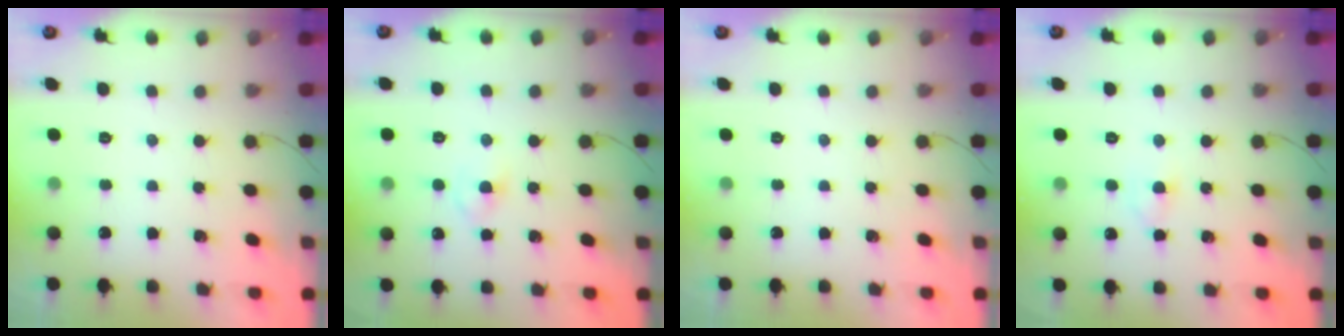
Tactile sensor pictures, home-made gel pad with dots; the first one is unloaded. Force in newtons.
{"total": 2.9, "press": 2.7, "slide": 1.2}
{"total": 0.0}
{"total": 3.6, "press": 3.4, "slide": 1.1}